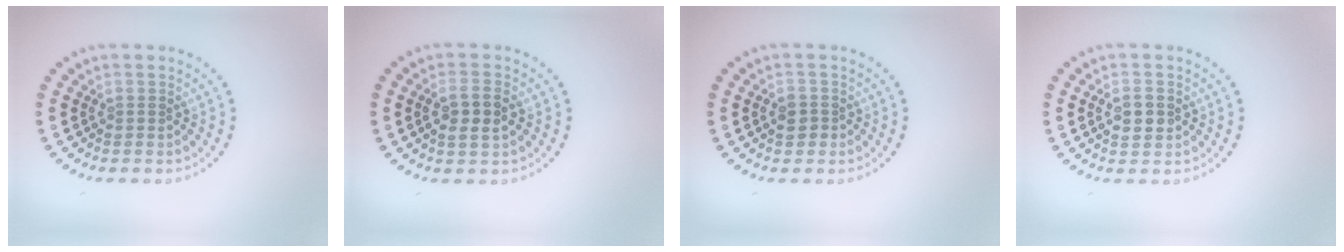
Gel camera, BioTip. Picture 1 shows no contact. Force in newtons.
{"total": 2.9, "press": 2.8, "slide": 0.7}
{"total": 1.7, "press": 1.6, "slide": 0.6}
{"total": 2.1, "press": 2.1, "slide": 0.3}